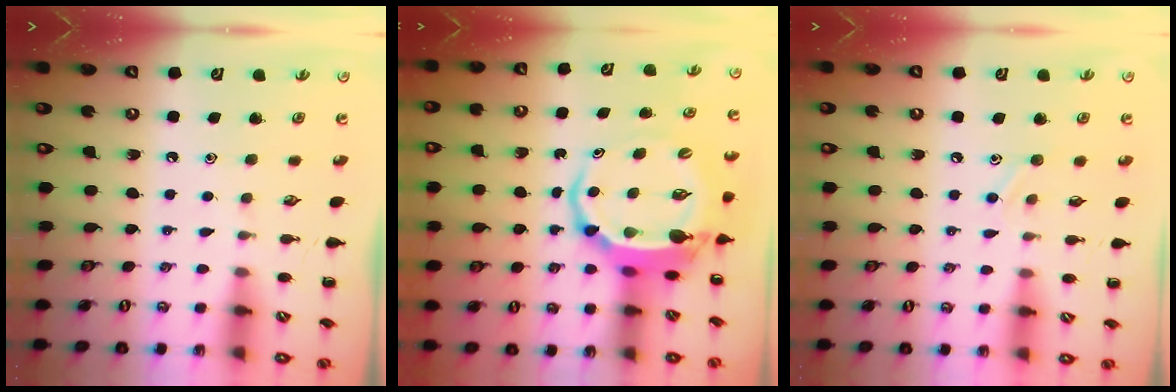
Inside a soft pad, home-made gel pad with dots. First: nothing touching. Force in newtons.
{"total": 7.2, "press": 7.1, "slide": 1.2}
{"total": 6.5, "press": 6.3, "slide": 1.7}